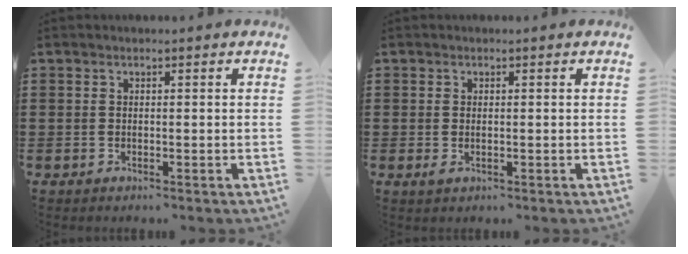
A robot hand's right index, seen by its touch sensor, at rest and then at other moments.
{"total": 1.0, "force": [0.0, 0.4, 0.9], "torque": [-0.026, -0.002, -0.002]}